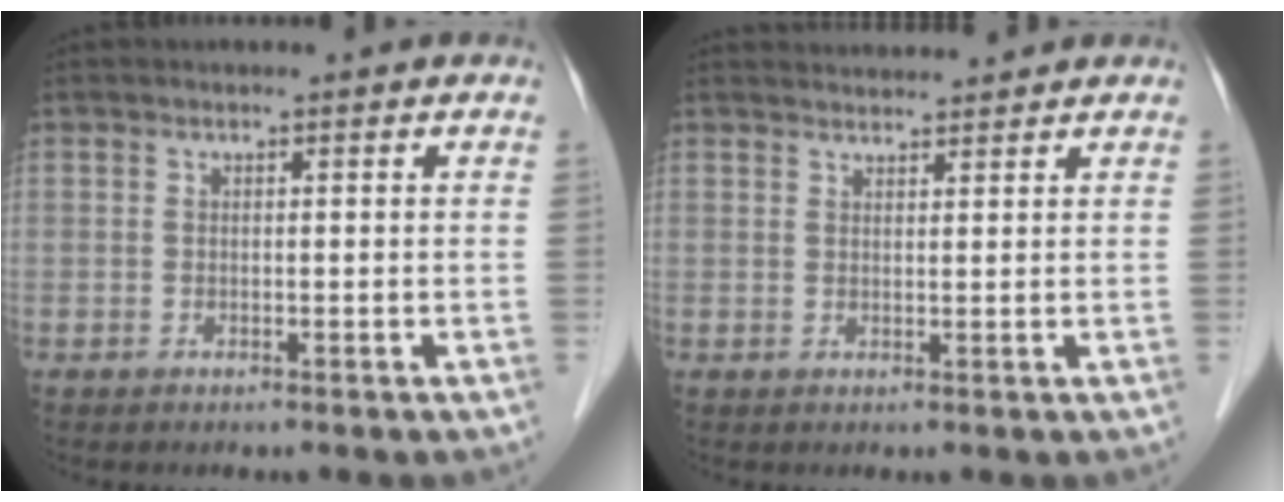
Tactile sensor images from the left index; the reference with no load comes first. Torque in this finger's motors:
{"motor_torque": [0.20, -0.29, 0.01, -0.01]}